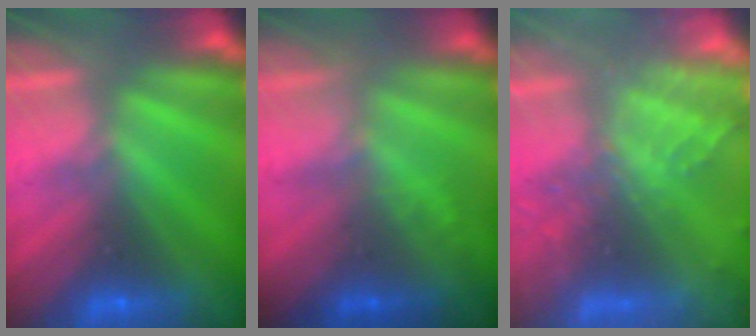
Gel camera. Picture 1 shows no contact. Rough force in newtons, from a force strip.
{"total": 1.8}
{"total": 5.6}